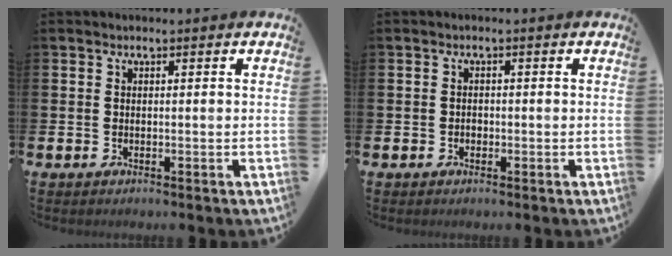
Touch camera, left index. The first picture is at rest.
{"total": 0.9, "force": [-0.4, 0.7, 0.2], "torque": [-0.012, 0.007, -0.008]}